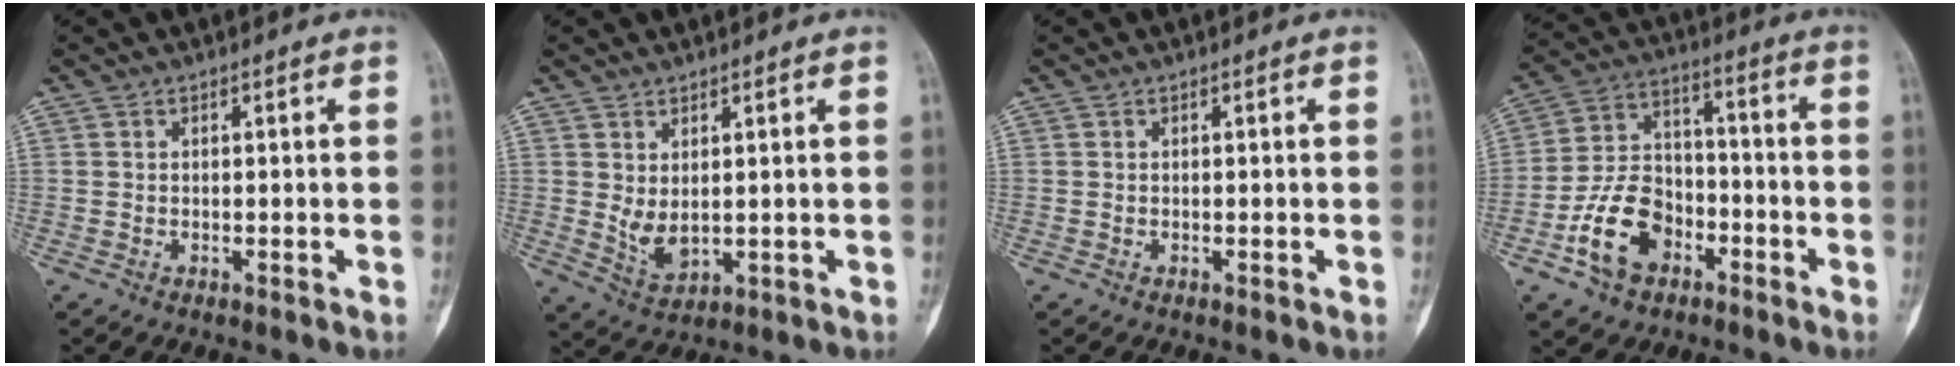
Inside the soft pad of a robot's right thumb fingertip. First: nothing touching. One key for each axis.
{"total": 4.4, "fx": 0.8, "fy": 2.5, "fz": 3.6, "tx": -0.057, "ty": -0.014, "tz": 0.029}
{"total": 0.0}
{"total": 13.0, "fx": -5.9, "fy": 9.0, "fz": 7.4, "tx": -0.110, "ty": 0.049, "tz": -0.110}